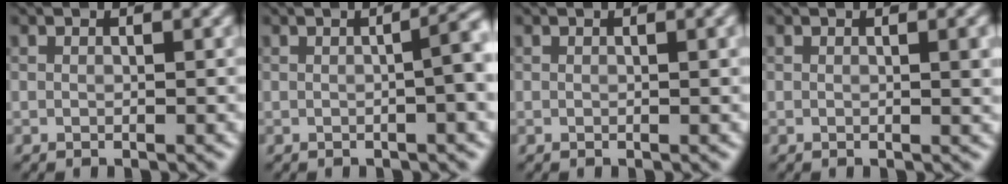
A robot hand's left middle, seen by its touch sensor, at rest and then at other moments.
{"total": 4.1, "force": [0.0, 1.2, 3.9], "torque": [-0.042, 0.017, -0.005]}
{"total": 0.7, "force": [0.2, 0.1, 0.7], "torque": [-0.009, 0.003, 0.001]}
{"total": 1.8, "force": [0.3, 0.4, 1.7], "torque": [-0.019, 0.001, 0.002]}